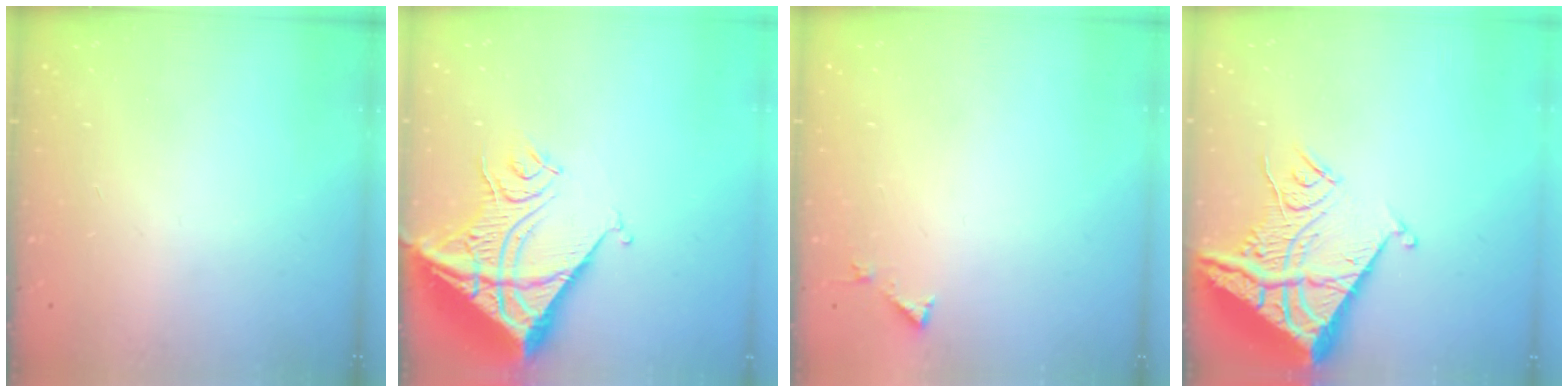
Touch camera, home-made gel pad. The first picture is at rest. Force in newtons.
{"total": 18.3, "press": 18.1, "slide": 2.4}
{"total": 3.0, "press": 3.0, "slide": 0.2}
{"total": 16.7, "press": 16.6, "slide": 1.8}